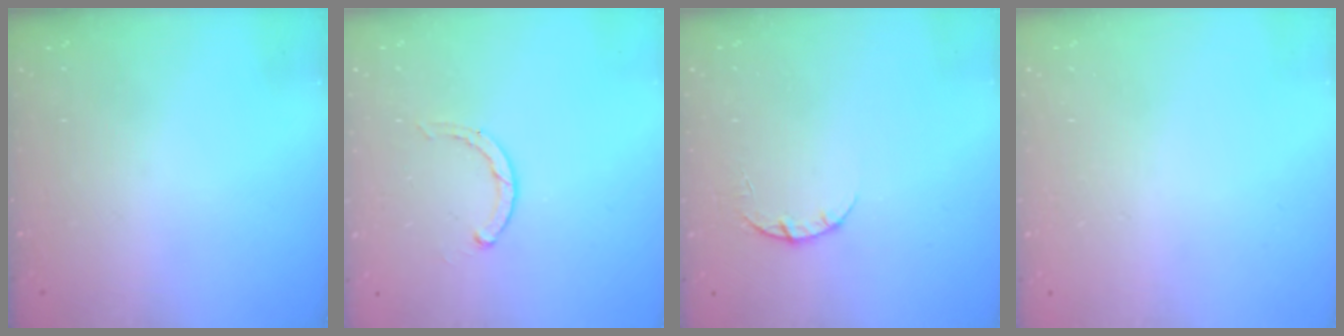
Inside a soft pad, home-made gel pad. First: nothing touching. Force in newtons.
{"total": 2.3, "press": 2.3, "slide": 0.3}
{"total": 2.3, "press": 2.3, "slide": 0.3}
{"total": 2.6, "press": 2.6, "slide": 0.2}